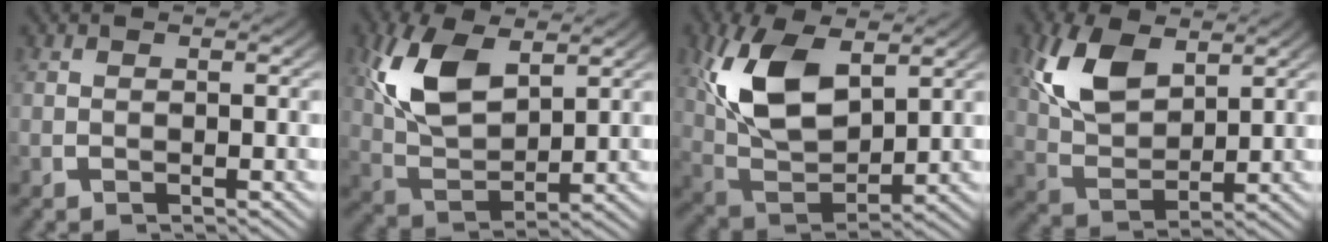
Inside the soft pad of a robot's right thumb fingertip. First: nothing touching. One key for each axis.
{"total": 9.0, "fx": 2.2, "fy": 5.4, "fz": 6.9, "tx": -0.162, "ty": -0.020, "tz": 0.053}
{"total": 11.0, "fx": 1.8, "fy": 6.7, "fz": 8.5, "tx": -0.199, "ty": -0.026, "tz": 0.047}
{"total": 8.2, "fx": 2.5, "fy": 5.1, "fz": 5.8, "tx": -0.136, "ty": -0.019, "tz": 0.058}